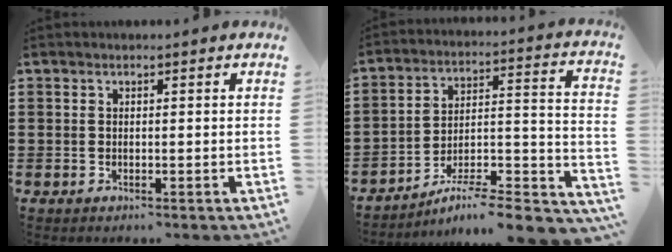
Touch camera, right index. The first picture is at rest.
{"total": 6.6, "force": [-5.7, 0.5, 3.2], "torque": [-0.045, -0.009, -0.114]}